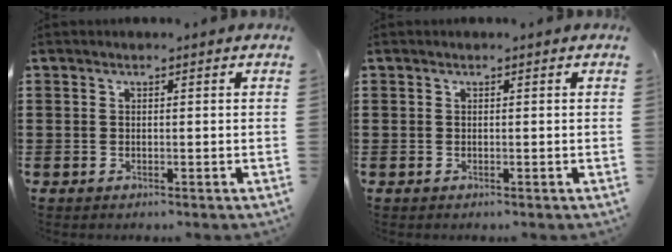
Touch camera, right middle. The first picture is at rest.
{"total": 0.0}